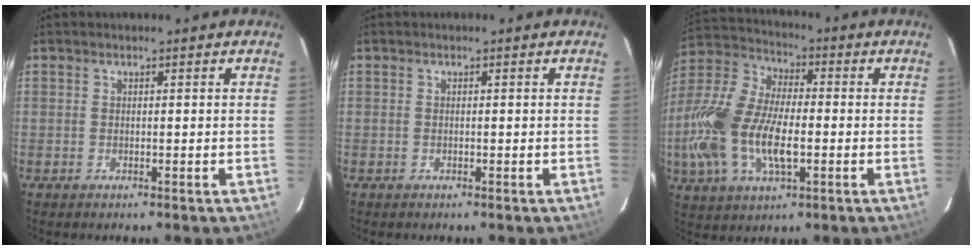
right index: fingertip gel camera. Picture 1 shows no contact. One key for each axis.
{"total": 0.0}
{"total": 19.8, "fx": -4.0, "fy": 9.7, "fz": 16.8, "tx": -0.369, "ty": -0.005, "tz": -0.073}